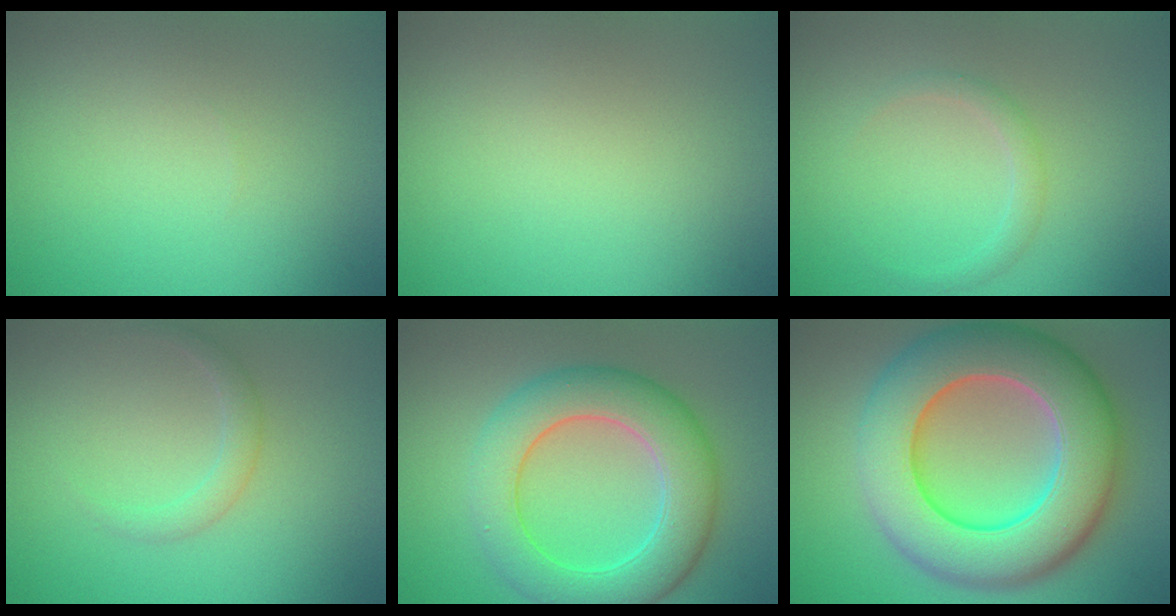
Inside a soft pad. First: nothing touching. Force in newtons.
{"total": 0.0}
{"total": 1.3, "press": 1.3, "slide": 0.0}
{"total": 1.5, "press": 1.5, "slide": 0.0}
{"total": 7.5, "press": 7.5, "slide": 0.2}
{"total": 12.8, "press": 12.8, "slide": 0.6}